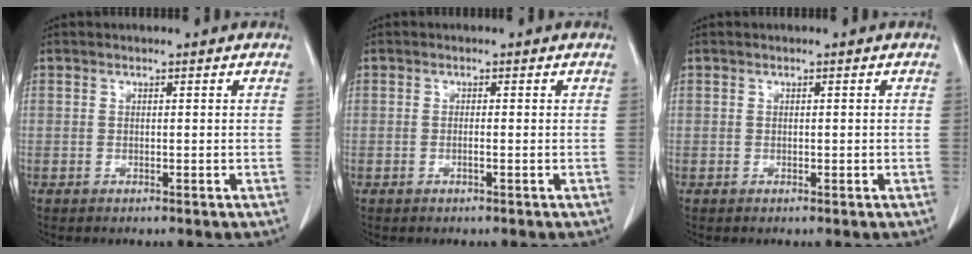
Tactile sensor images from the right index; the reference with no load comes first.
{"total": 0.5, "force": [-0.2, -0.1, 0.5], "torque": [-0.008, 0.001, -0.001]}
{"total": 0.0}